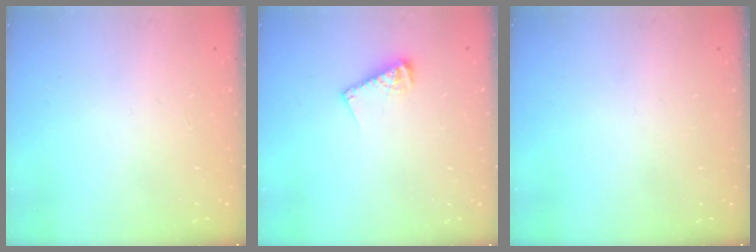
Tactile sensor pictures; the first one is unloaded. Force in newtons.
{"total": 7.3, "press": 7.3, "slide": 0.4}
{"total": 0.0}